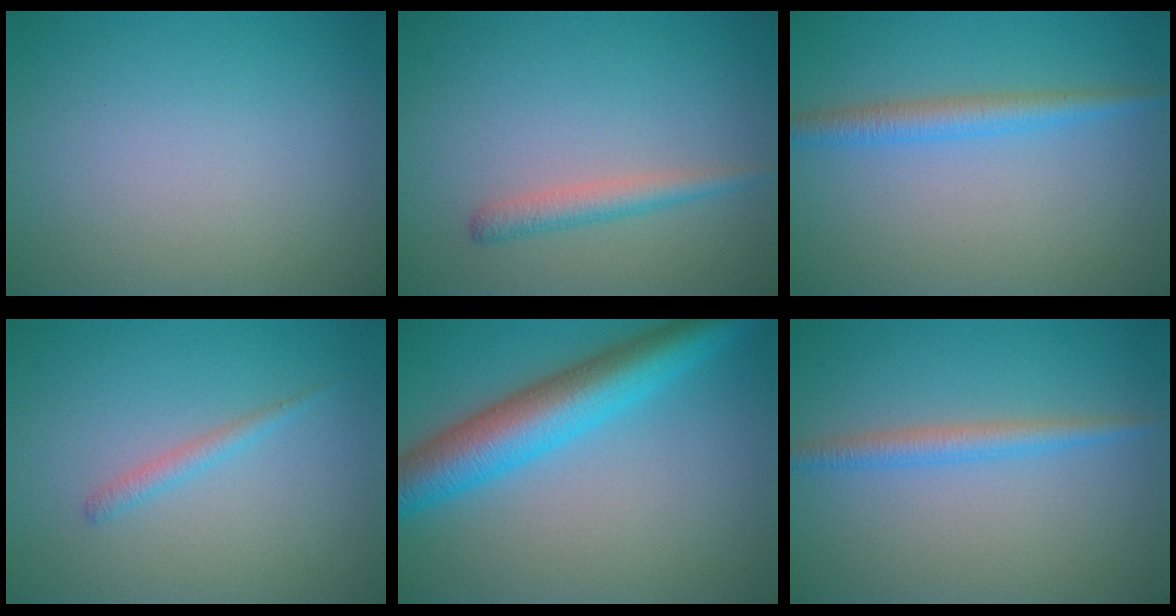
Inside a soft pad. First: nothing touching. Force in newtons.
{"total": 1.9, "press": 1.9, "slide": 0.0}
{"total": 2.7, "press": 2.7, "slide": 0.0}
{"total": 1.2, "press": 1.2, "slide": 0.0}
{"total": 7.7, "press": 7.7, "slide": 0.2}
{"total": 2.2, "press": 2.2, "slide": 0.1}